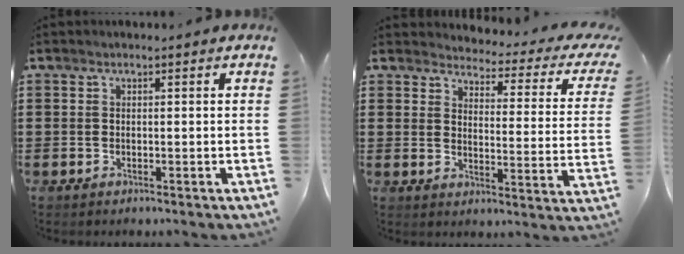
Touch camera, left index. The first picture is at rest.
{"total": 3.1, "force": [2.9, 0.4, 1.1], "torque": [-0.035, -0.032, 0.041]}